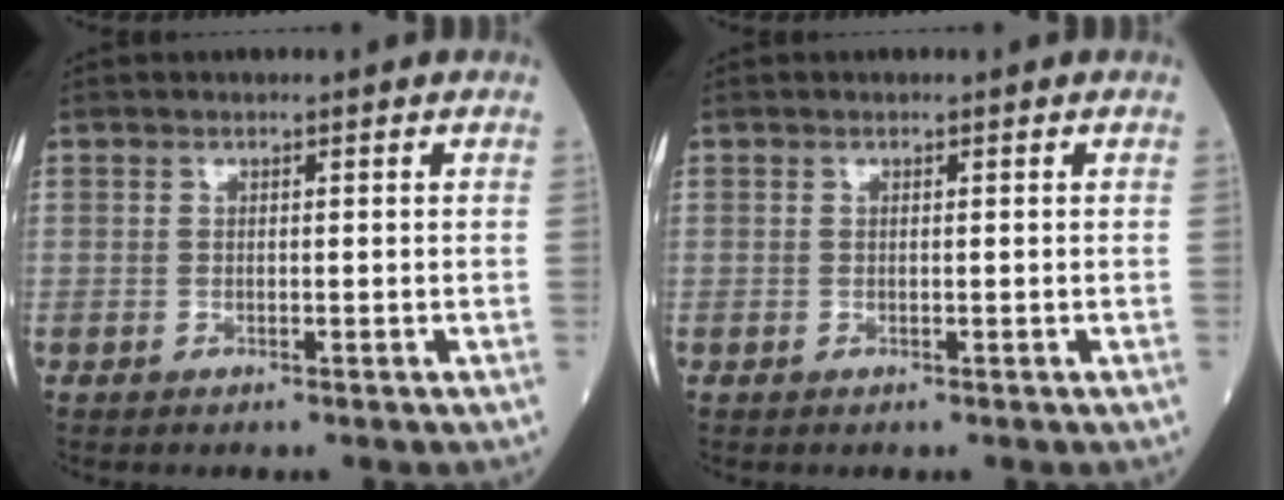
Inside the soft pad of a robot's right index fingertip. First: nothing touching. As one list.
[{"total": 0.0}]